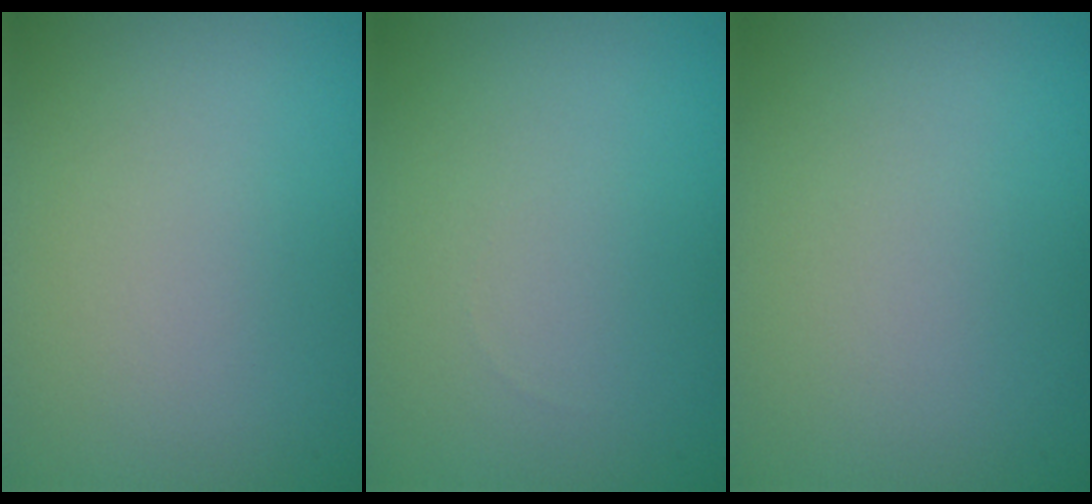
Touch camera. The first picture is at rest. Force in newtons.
{"total": 0.0}
{"total": 0.0}